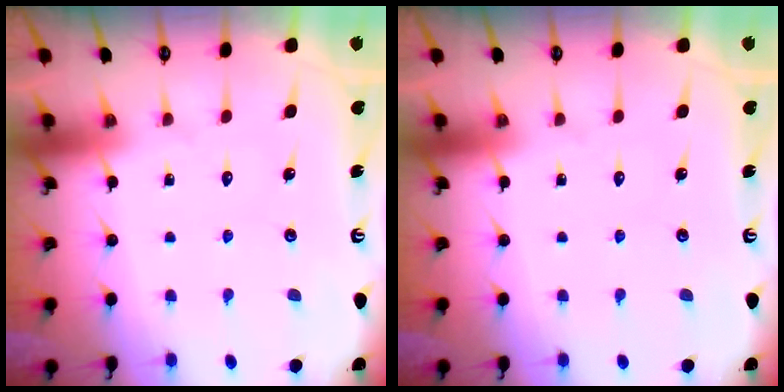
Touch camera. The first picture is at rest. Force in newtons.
{"total": 0.0}